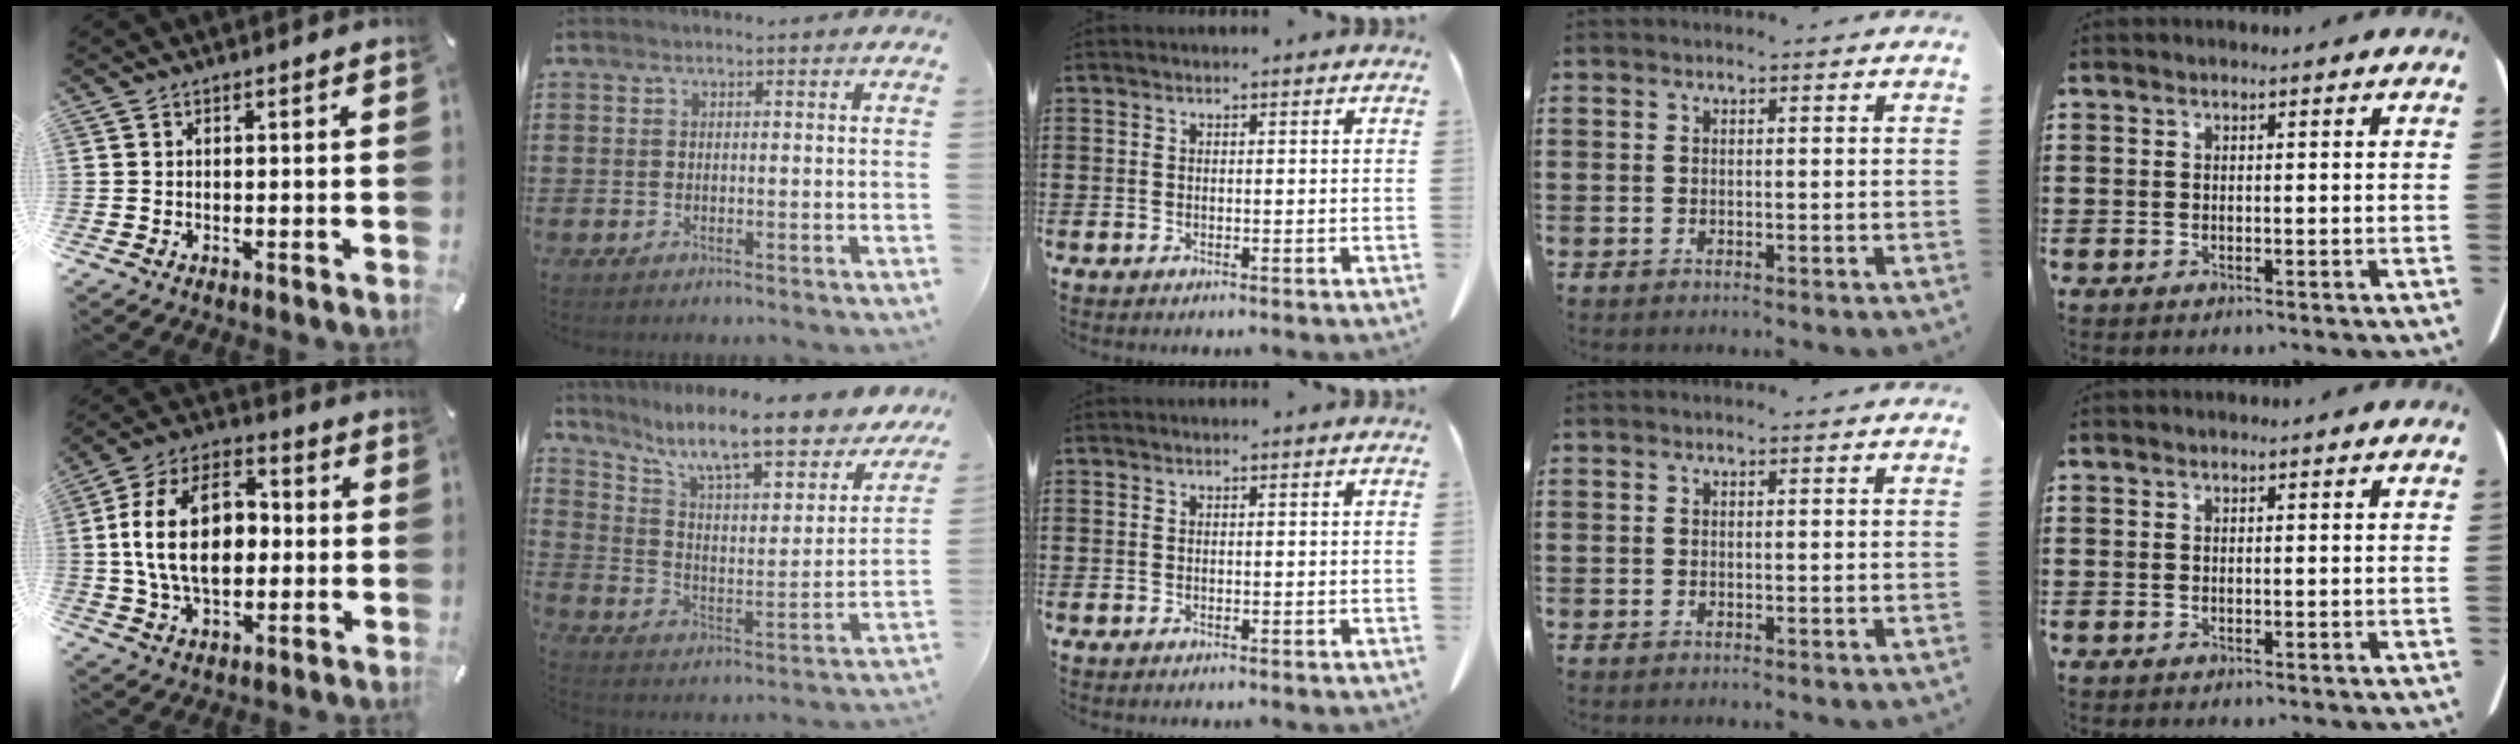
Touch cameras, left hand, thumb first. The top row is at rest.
{"thumb": {"total": 17.6, "force": [0.2, 12.0, 12.8], "torque": [-0.267, 0.013, -0.002]}, "index": {"total": 11.4, "force": [9.2, 1.6, 6.5], "torque": [-0.144, -0.061, 0.154]}}